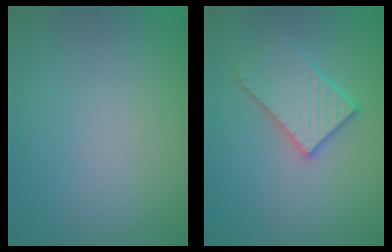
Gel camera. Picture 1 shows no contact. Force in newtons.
{"total": 3.4, "press": 3.3, "slide": 0.8}